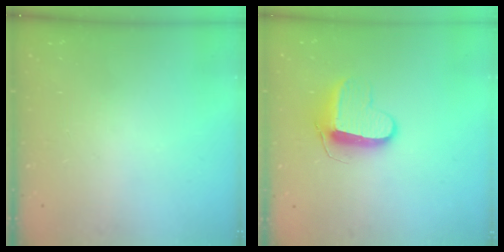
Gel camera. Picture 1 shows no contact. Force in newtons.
{"total": 9.9, "press": 9.9, "slide": 0.3}